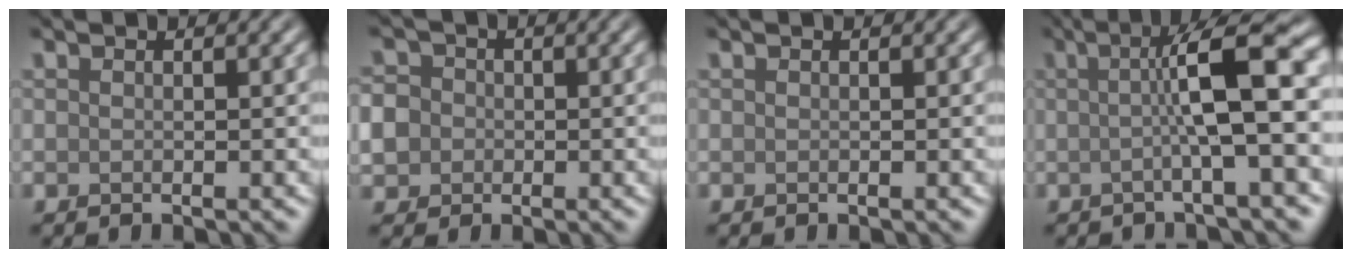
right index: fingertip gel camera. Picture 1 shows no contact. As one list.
[{"total": 4.9, "force": [-0.8, 4.5, 1.8], "torque": [-0.040, 0.009, -0.038]}, {"total": 0.0}, {"total": 7.4, "force": [0.3, 1.2, 7.3], "torque": [-0.110, 0.015, -0.004]}]